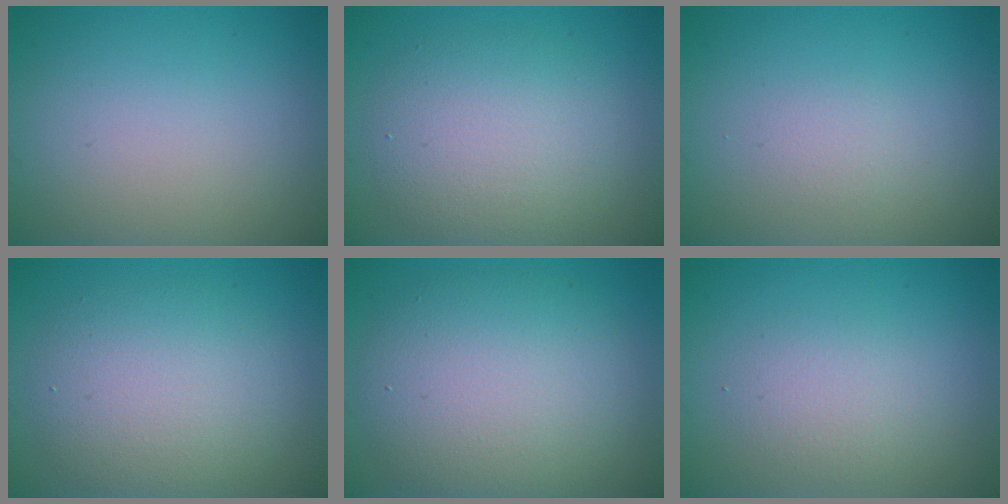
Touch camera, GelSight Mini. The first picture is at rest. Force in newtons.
{"total": 5.2, "press": 5.2, "slide": 0.4}
{"total": 0.9, "press": 0.9, "slide": 0.0}
{"total": 5.8, "press": 5.8, "slide": 0.2}
{"total": 7.9, "press": 7.9, "slide": 0.5}
{"total": 2.0, "press": 2.0, "slide": 0.1}